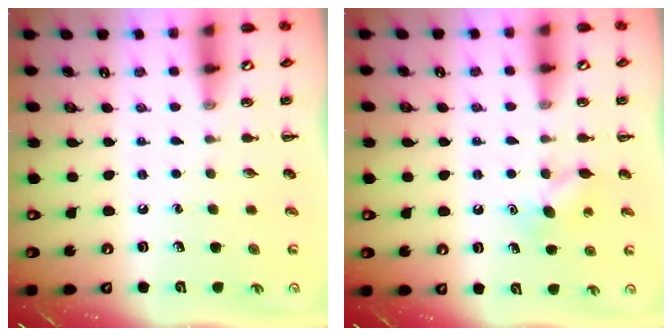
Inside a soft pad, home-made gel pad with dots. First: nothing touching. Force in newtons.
{"total": 6.4, "press": 6.3, "slide": 1.1}